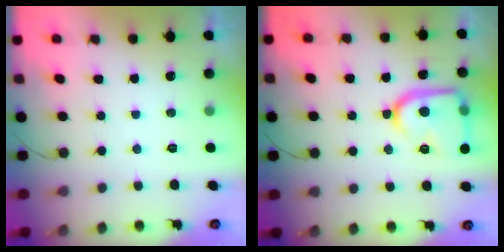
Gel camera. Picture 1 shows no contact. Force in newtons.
{"total": 17.8, "press": 17.8, "slide": 1.5}